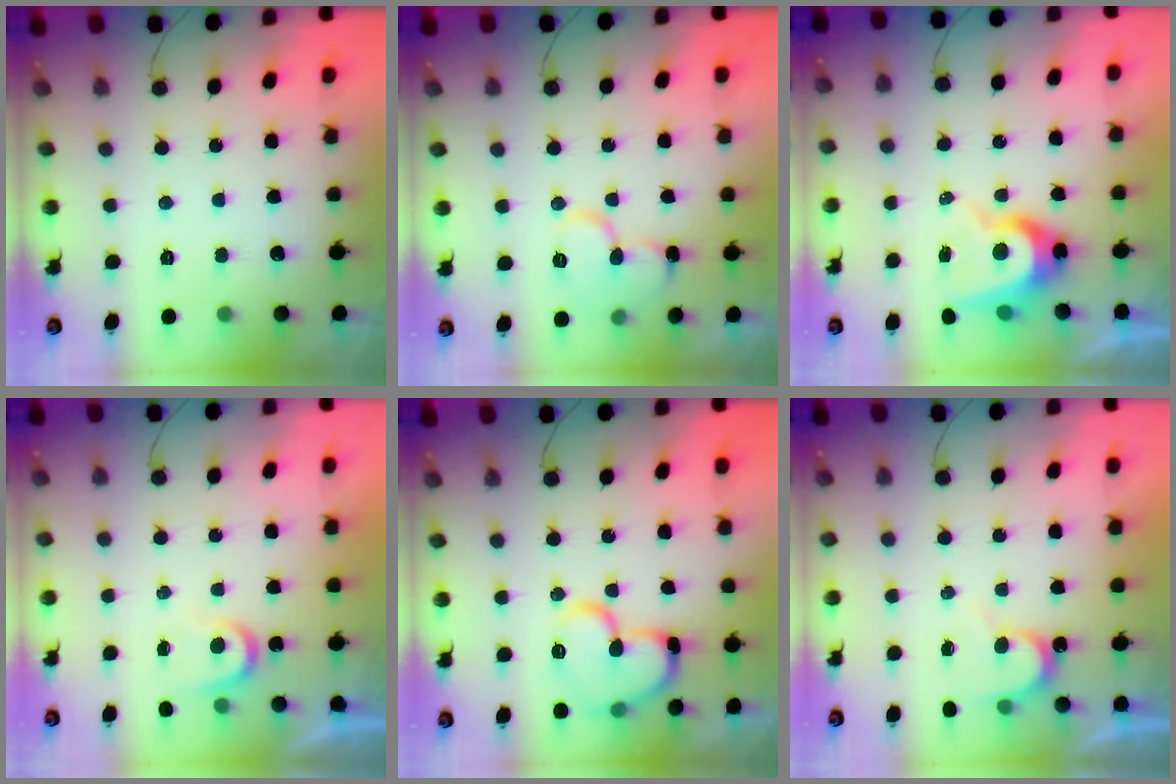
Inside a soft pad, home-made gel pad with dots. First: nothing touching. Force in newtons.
{"total": 10.7, "press": 10.7, "slide": 1.1}
{"total": 8.4, "press": 8.4, "slide": 0.5}
{"total": 4.2, "press": 4.2, "slide": 0.3}
{"total": 15.2, "press": 15.0, "slide": 2.1}
{"total": 6.4, "press": 6.4, "slide": 0.4}